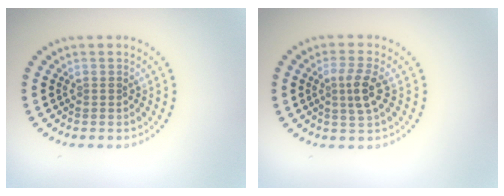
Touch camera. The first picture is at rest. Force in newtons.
{"total": 2.5, "press": 2.3, "slide": 1.0}